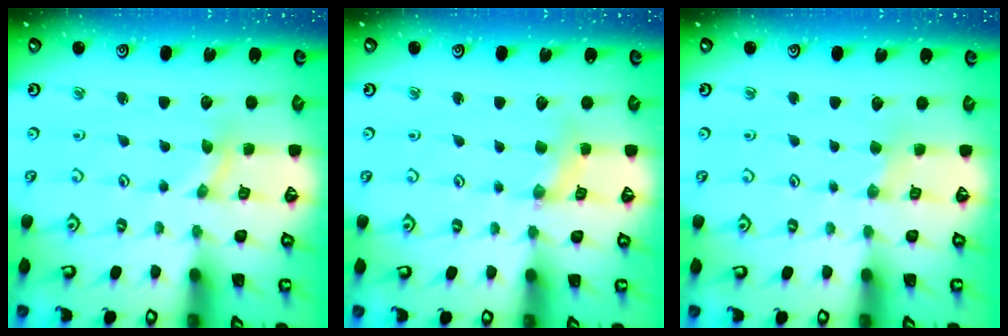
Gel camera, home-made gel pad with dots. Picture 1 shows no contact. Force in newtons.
{"total": 2.5, "press": 2.5, "slide": 0.3}
{"total": 1.6, "press": 1.5, "slide": 0.4}